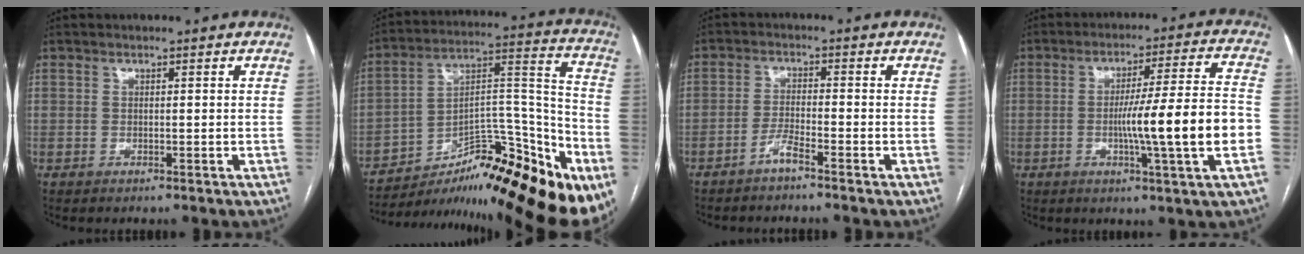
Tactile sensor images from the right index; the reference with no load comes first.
{"total": 25.0, "force": [-17.9, 3.9, 17.1], "torque": [-0.207, 0.029, -0.269]}
{"total": 2.7, "force": [-2.2, -0.2, 1.6], "torque": [-0.035, -0.001, -0.045]}
{"total": 14.3, "force": [-2.9, -0.9, 14.0], "torque": [-0.222, 0.000, -0.050]}